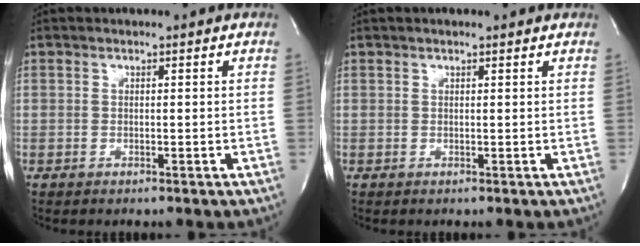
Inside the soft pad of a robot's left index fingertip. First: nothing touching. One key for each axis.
{"total": 1.5, "fx": 1.3, "fy": 0.2, "fz": 0.8, "tx": -0.013, "ty": 0.016, "tz": 0.018}